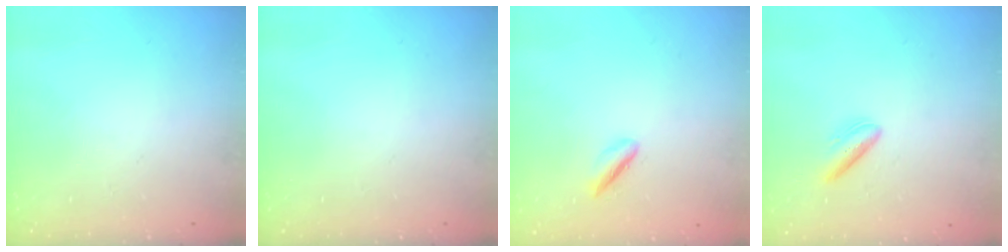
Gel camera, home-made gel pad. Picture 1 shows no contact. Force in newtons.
{"total": 0.0}
{"total": 1.8, "press": 1.8, "slide": 0.4}
{"total": 4.6, "press": 4.2, "slide": 1.7}